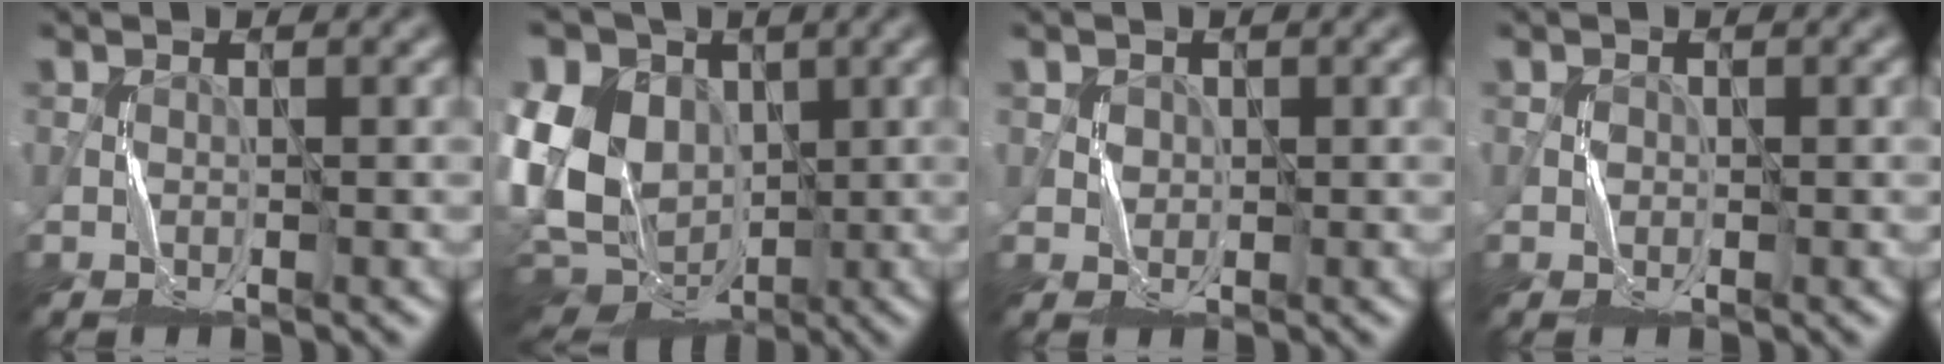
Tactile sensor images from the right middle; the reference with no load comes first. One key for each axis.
{"total": 14.9, "fx": 0.2, "fy": 11.4, "fz": 9.7, "tx": -0.209, "ty": 0.008, "tz": 0.002}
{"total": 1.7, "fx": 0.9, "fy": 1.5, "fz": 0.2, "tx": -0.014, "ty": 0.003, "tz": 0.023}
{"total": 0.8, "fx": 0.0, "fy": 0.8, "fz": -0.1, "tx": 0.003, "ty": 0.002, "tz": -0.001}